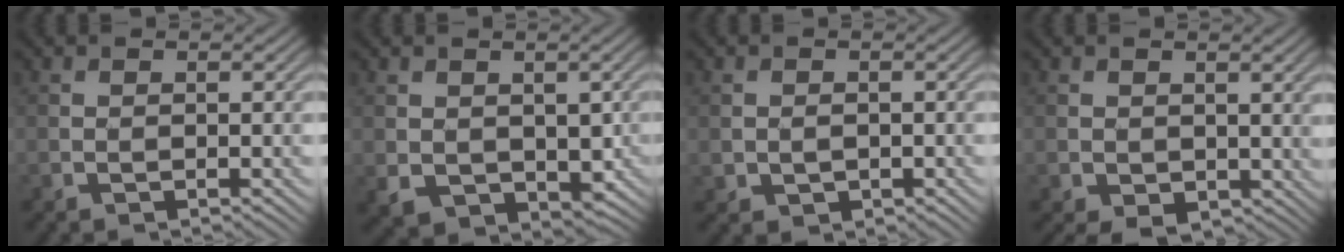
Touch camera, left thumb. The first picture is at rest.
{"total": 5.6, "force": [-0.1, 4.7, 3.0], "torque": [-0.074, -0.034, 0.013]}
{"total": 1.8, "force": [-0.4, 1.5, 0.9], "torque": [-0.018, -0.004, -0.006]}
{"total": 3.5, "force": [-0.8, 2.6, 2.2], "torque": [-0.045, -0.020, -0.013]}